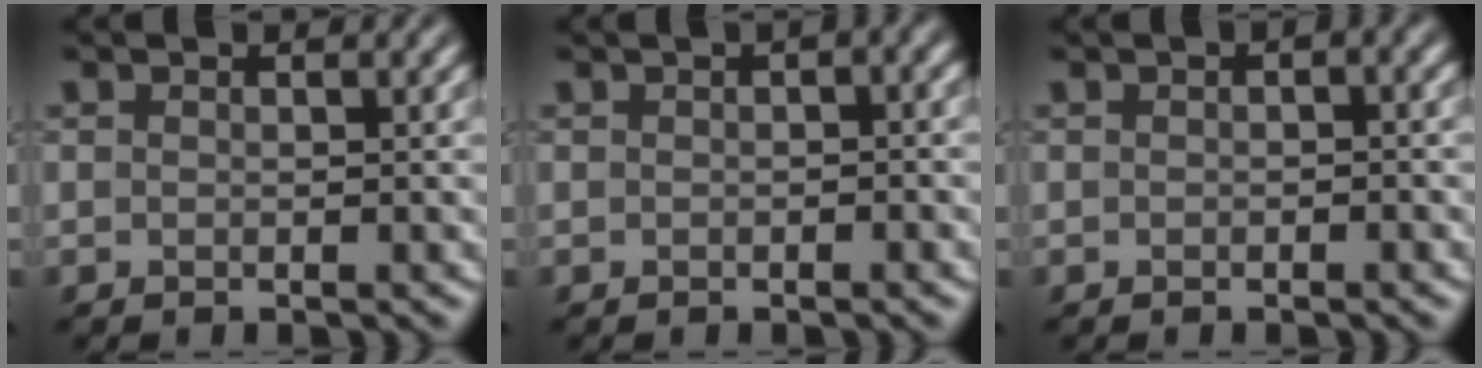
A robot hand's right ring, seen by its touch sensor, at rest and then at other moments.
{"total": 2.0, "force": [0.3, 1.1, 1.6], "torque": [-0.016, 0.006, 0.002]}
{"total": 1.3, "force": [0.2, 0.8, 1.1], "torque": [-0.014, 0.004, 0.001]}